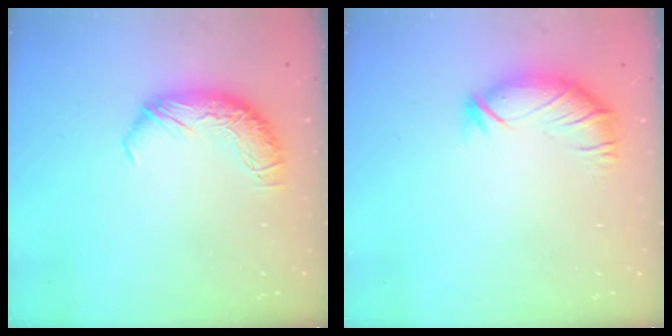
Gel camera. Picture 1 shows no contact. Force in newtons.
{"total": 3.0, "press": 2.3, "slide": 2.0}